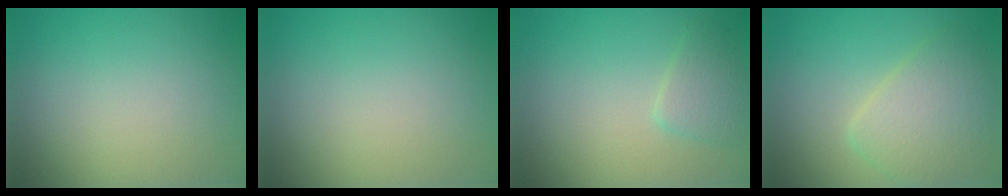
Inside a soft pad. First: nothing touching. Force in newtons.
{"total": 0.0}
{"total": 1.9, "press": 1.9, "slide": 0.1}
{"total": 4.5, "press": 4.5, "slide": 0.2}